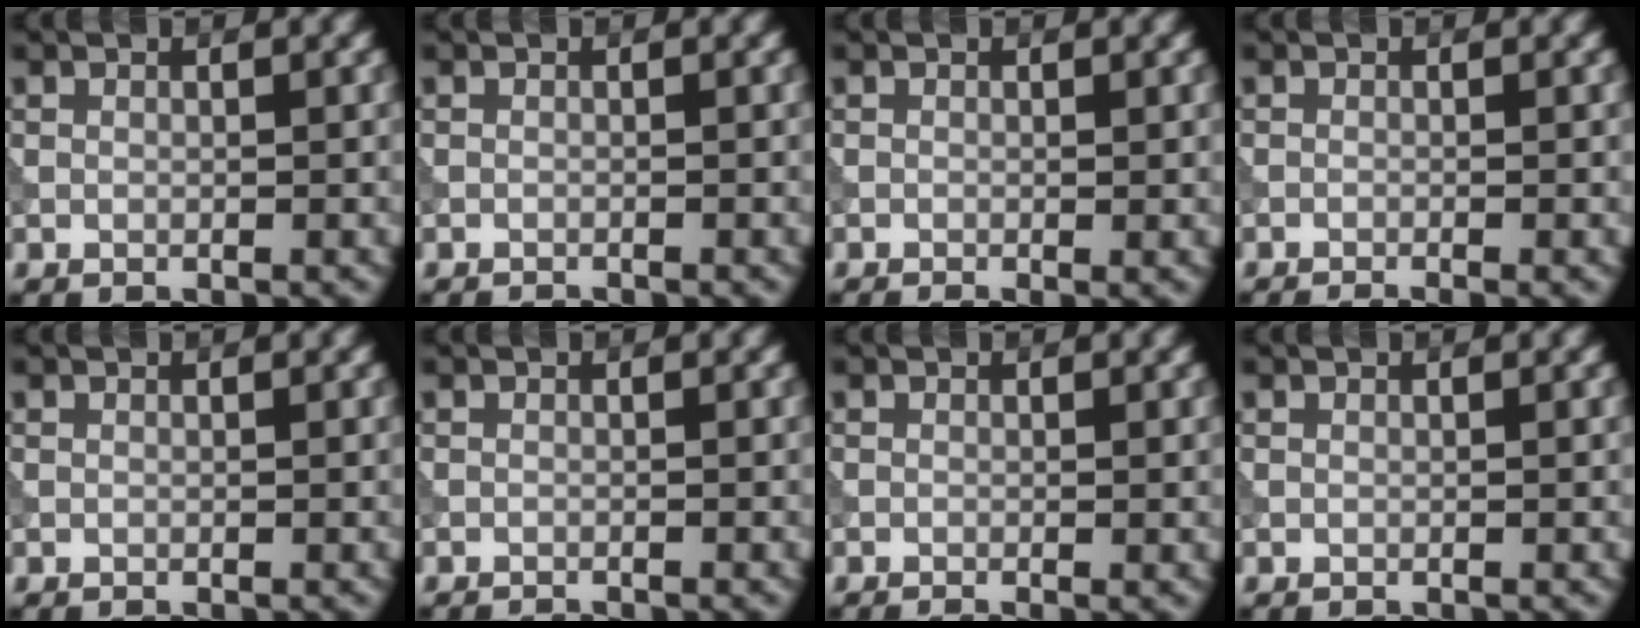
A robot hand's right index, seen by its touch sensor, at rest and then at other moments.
{"total": 1.2, "force": [-1.1, 0.2, 0.4], "torque": [0.006, -0.002, -0.018]}
{"total": 1.3, "force": [-0.5, 0.4, 1.2], "torque": [-0.014, -0.006, -0.009]}
{"total": 2.4, "force": [-1.4, 0.6, 1.8], "torque": [-0.017, -0.004, -0.023]}
{"total": 0.0}
{"total": 1.2, "force": [-1.1, 0.2, 0.4], "torque": [0.005, -0.002, -0.018]}
{"total": 1.4, "force": [-0.5, 0.5, 1.3], "torque": [-0.012, -0.008, -0.010]}
{"total": 0.0}